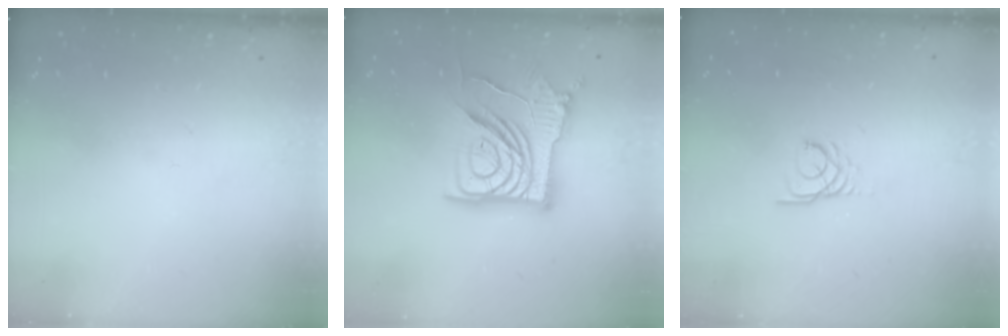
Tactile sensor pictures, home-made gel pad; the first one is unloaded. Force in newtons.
{"total": 19.2, "press": 19.1, "slide": 2.1}
{"total": 3.2, "press": 3.2, "slide": 0.2}